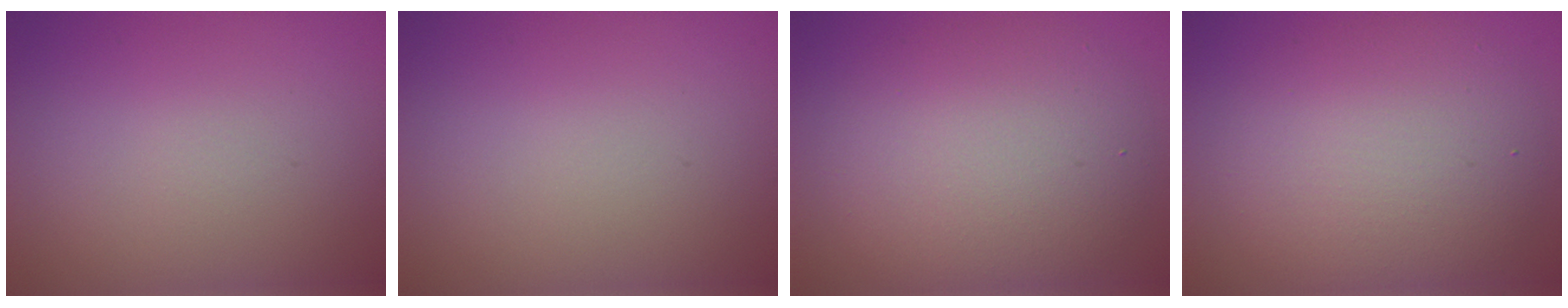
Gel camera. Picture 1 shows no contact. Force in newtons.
{"total": 0.0}
{"total": 7.1, "press": 7.0, "slide": 0.5}
{"total": 7.1, "press": 7.1, "slide": 0.6}